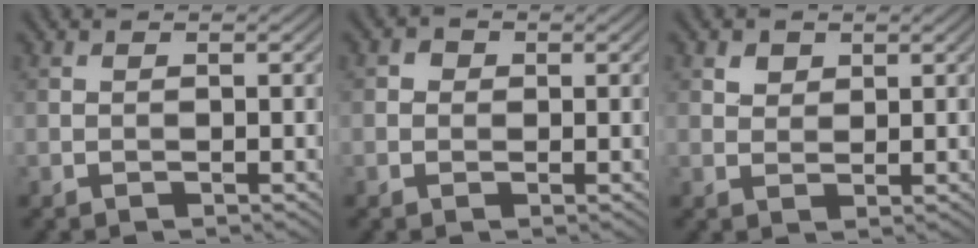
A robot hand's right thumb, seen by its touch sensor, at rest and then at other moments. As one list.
[{"total": 1.5, "force": [0.1, 1.4, 0.4], "torque": [-0.006, 0.000, -0.004]}, {"total": 2.1, "force": [1.3, 1.4, 0.7], "torque": [-0.018, -0.004, 0.023]}]